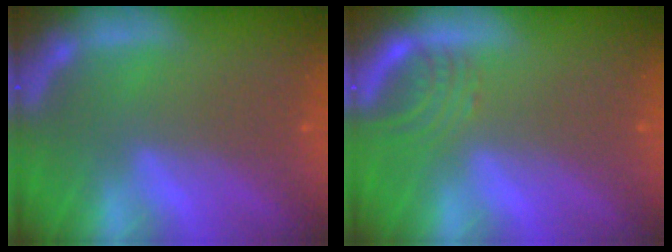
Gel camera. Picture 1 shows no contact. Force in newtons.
{"total": 3.0}